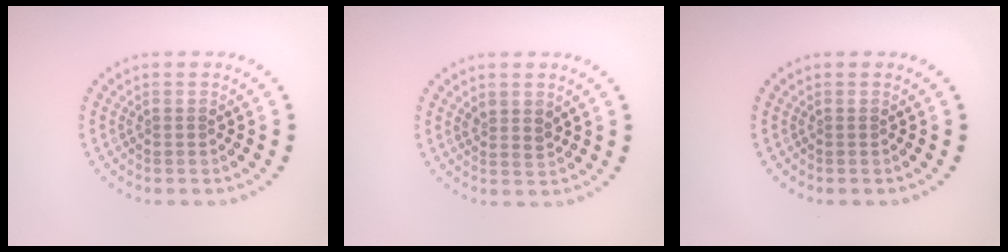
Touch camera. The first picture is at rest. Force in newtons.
{"total": 1.3, "press": 1.1, "slide": 0.7}
{"total": 0.0}